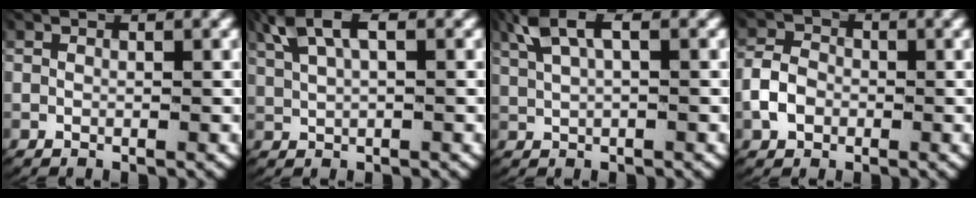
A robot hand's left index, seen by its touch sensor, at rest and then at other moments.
{"total": 4.9, "force": [2.9, 1.8, 3.6], "torque": [-0.075, 0.014, 0.051]}
{"total": 4.5, "force": [2.5, 1.6, 3.4], "torque": [-0.070, 0.014, 0.045]}
{"total": 3.1, "force": [-0.8, 2.6, 1.5], "torque": [-0.039, 0.000, -0.016]}